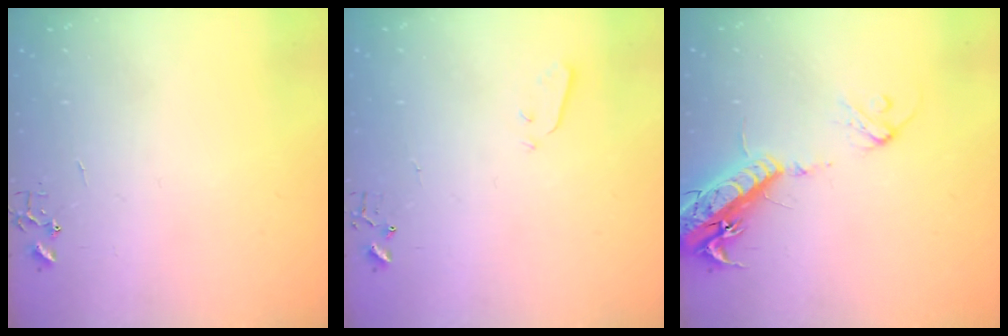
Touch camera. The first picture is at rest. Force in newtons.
{"total": 3.0, "press": 3.0, "slide": 0.3}
{"total": 17.8, "press": 17.4, "slide": 3.8}